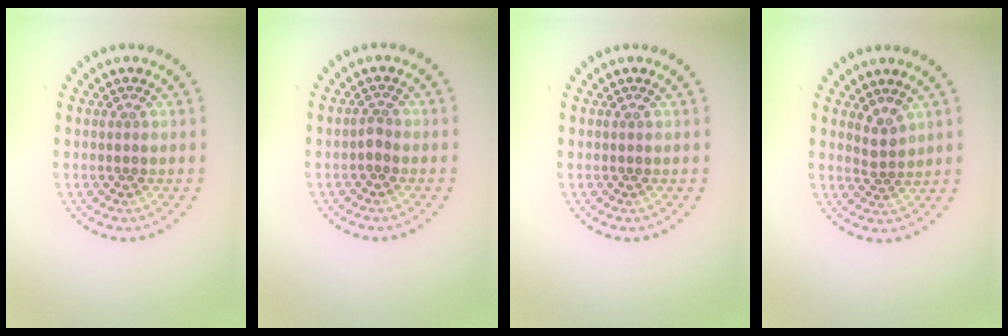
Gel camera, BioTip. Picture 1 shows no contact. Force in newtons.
{"total": 0.9, "press": 0.7, "slide": 0.6}
{"total": 0.0}
{"total": 2.0, "press": 1.4, "slide": 1.4}